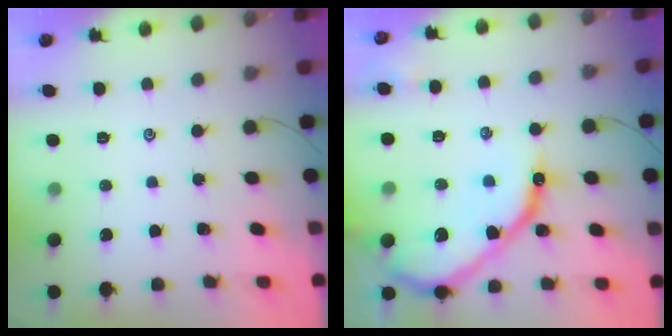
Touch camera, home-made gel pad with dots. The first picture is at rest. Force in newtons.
{"total": 17.2, "press": 17.1, "slide": 1.6}